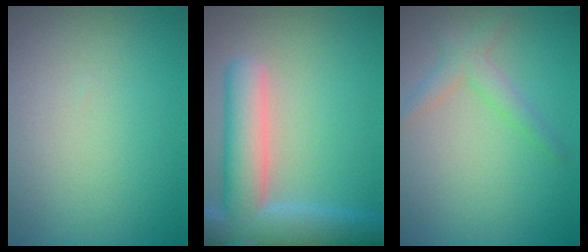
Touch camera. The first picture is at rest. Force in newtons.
{"total": 7.9, "press": 7.8, "slide": 0.8}
{"total": 2.1, "press": 2.1, "slide": 0.1}